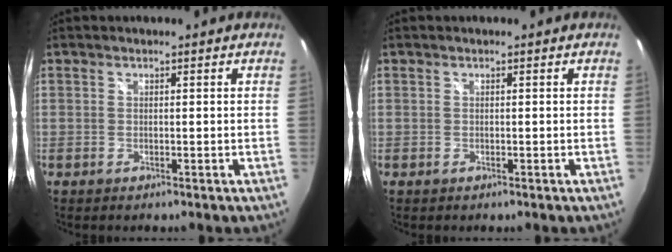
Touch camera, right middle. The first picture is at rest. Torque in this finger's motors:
{"motor_torque": [-0.08, 0.24, 0.04, 0.00]}